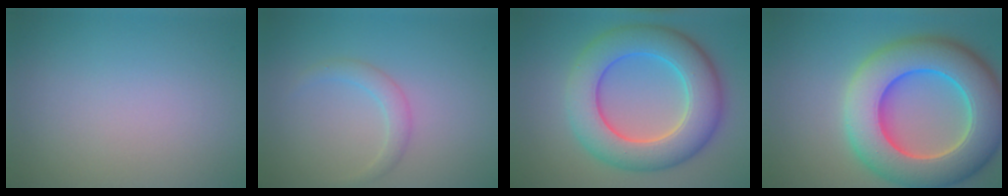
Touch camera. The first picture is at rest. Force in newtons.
{"total": 1.7, "press": 1.7, "slide": 0.1}
{"total": 9.3, "press": 9.3, "slide": 0.3}
{"total": 12.5, "press": 12.5, "slide": 0.7}